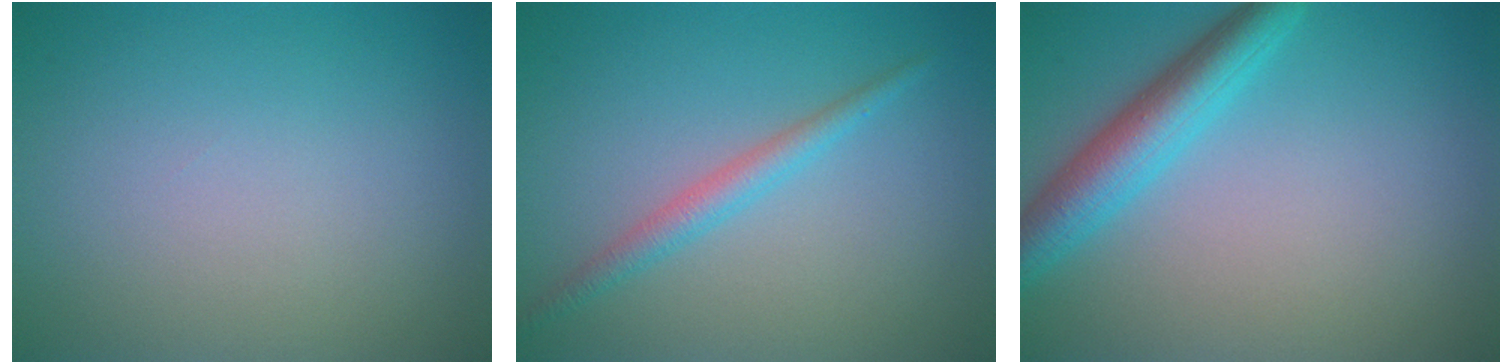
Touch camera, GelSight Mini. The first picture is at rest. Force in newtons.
{"total": 2.0, "press": 2.0, "slide": 0.1}
{"total": 4.5, "press": 4.5, "slide": 0.1}